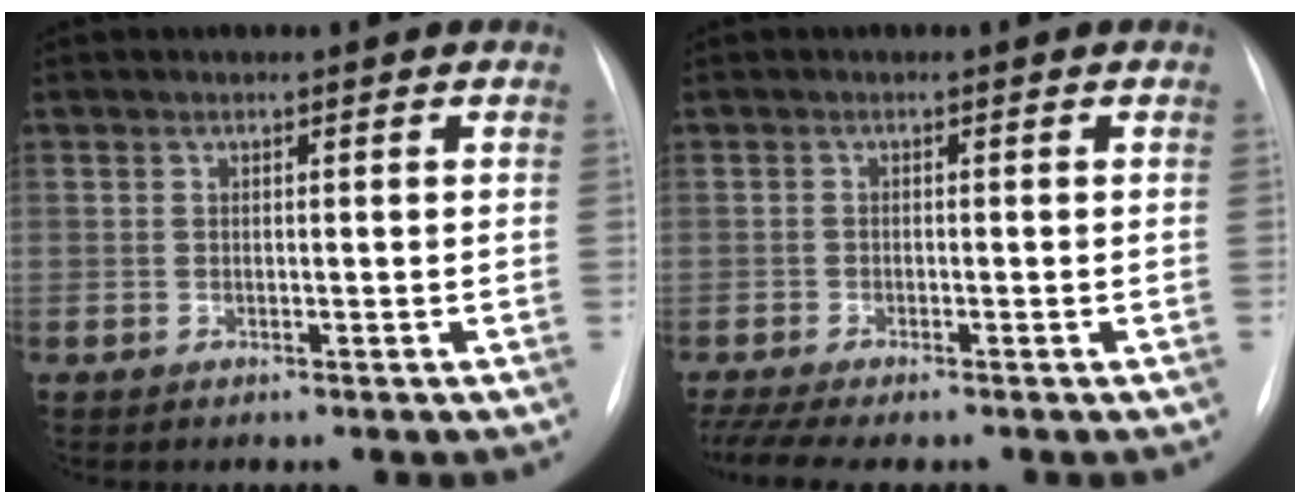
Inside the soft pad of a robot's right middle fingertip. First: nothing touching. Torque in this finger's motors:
{"motor_torque": [0.67, -0.67, 0.25, 0.06]}